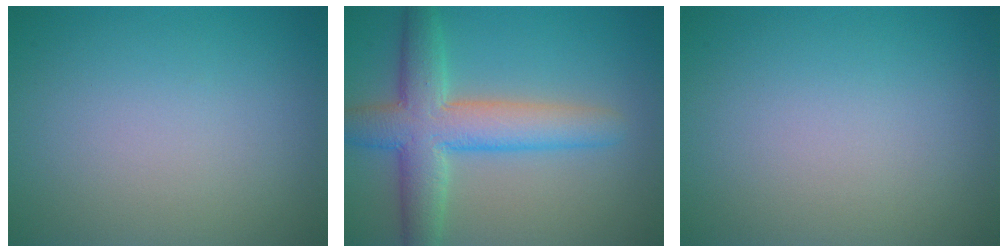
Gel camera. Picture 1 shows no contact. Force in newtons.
{"total": 6.7, "press": 6.7, "slide": 0.2}
{"total": 0.0}